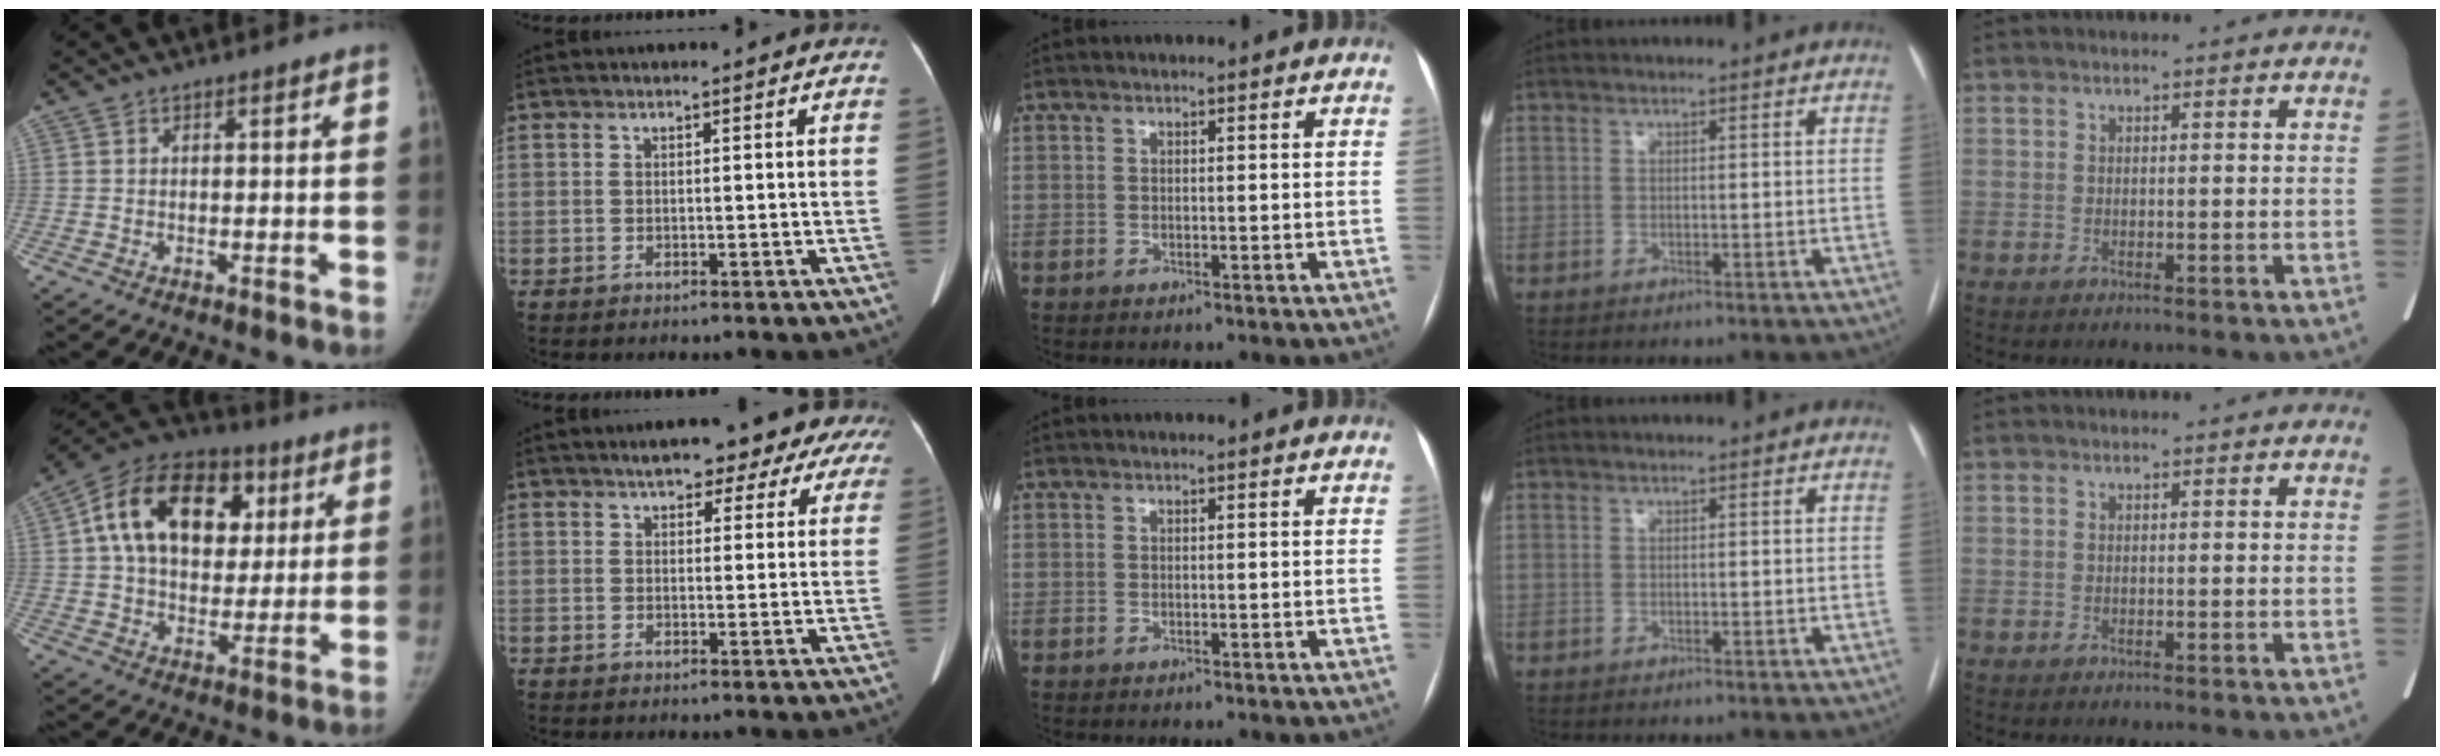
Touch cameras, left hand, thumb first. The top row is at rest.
{"thumb": {"total": 21.8, "force": [6.2, 14.9, 14.6], "torque": [-0.222, 0.014, 0.093]}, "index": {"total": 9.9, "force": [7.5, 3.8, 5.1], "torque": [-0.046, 0.025, 0.081]}}